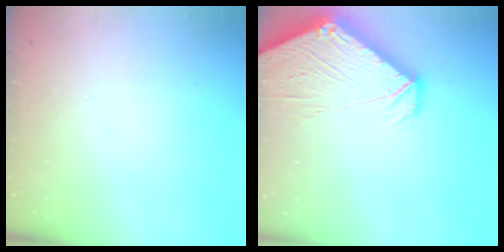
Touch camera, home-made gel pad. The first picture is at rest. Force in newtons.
{"total": 12.5, "press": 12.4, "slide": 1.6}